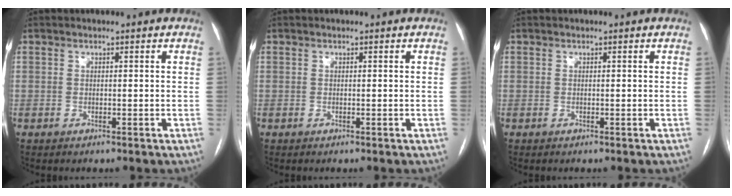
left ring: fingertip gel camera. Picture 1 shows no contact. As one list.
[{"total": 0.0}, {"total": 0.0}]